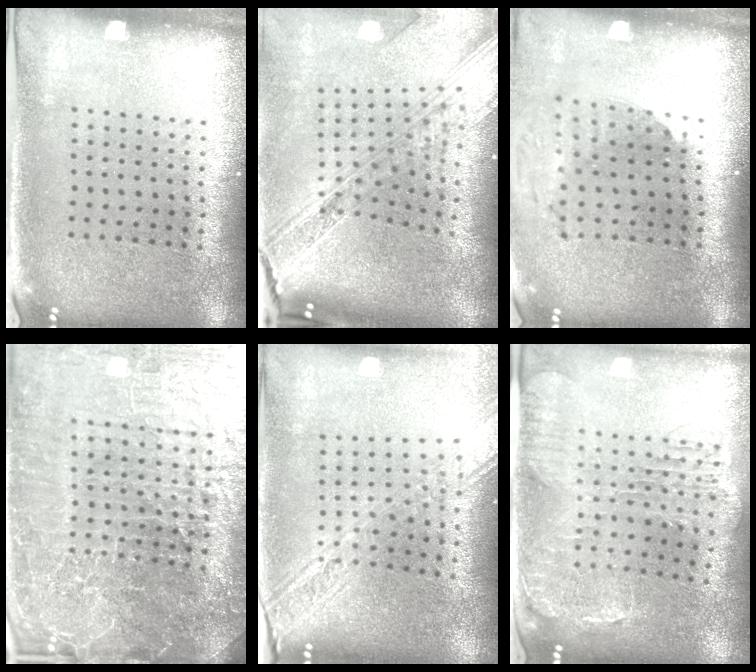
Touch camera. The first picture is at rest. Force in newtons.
{"total": 4.1, "press": 2.9, "slide": 2.9}
{"total": 1.9, "press": 1.5, "slide": 1.2}
{"total": 6.9, "press": 6.1, "slide": 3.2}
{"total": 2.6, "press": 2.1, "slide": 1.6}
{"total": 1.4, "press": 1.3, "slide": 0.3}